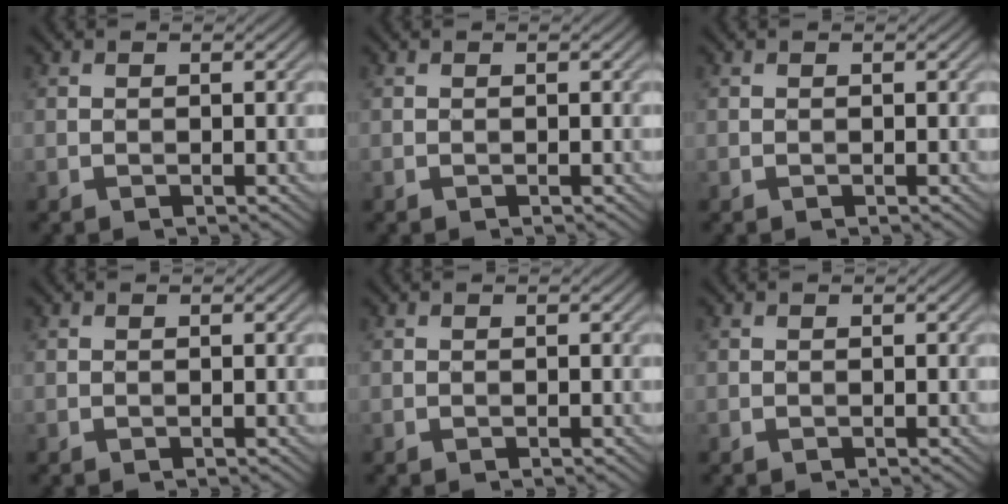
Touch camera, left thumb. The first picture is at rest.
{"total": 0.0}
{"total": 0.0}
{"total": 0.0}
{"total": 0.0}
{"total": 0.0}